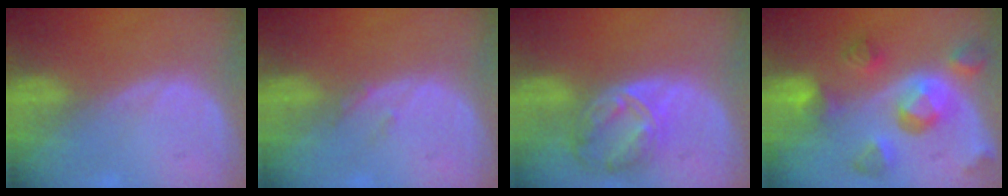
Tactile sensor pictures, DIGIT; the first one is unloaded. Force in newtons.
{"total": 1.0, "press": 1.0, "slide": 0.2}
{"total": 8.2, "press": 7.0, "slide": 4.2}
{"total": 9.7, "press": 8.8, "slide": 4.1}